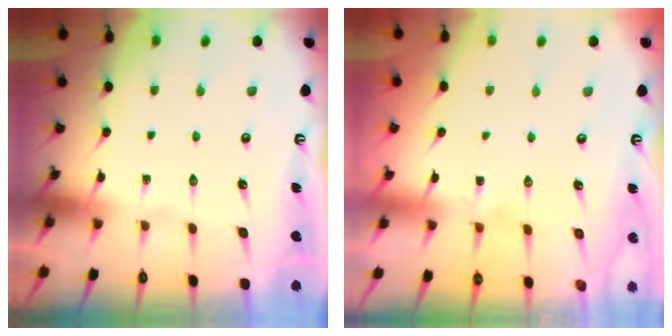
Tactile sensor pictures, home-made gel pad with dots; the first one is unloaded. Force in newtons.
{"total": 0.7, "press": 0.6, "slide": 0.3}